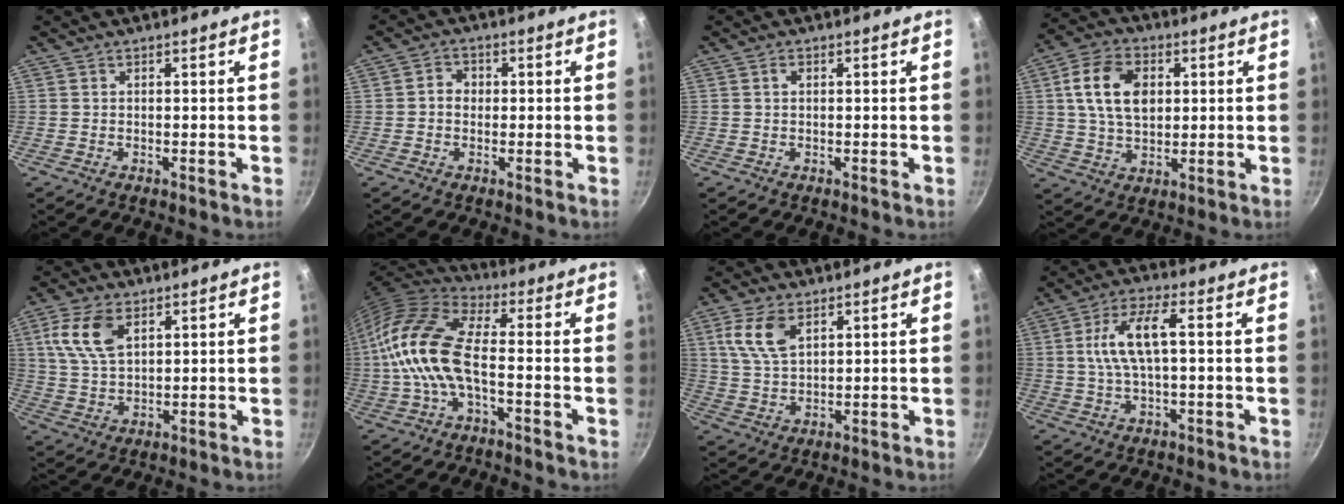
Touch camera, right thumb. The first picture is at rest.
{"total": 3.1, "force": [-0.1, 2.6, 1.5], "torque": [-0.012, 0.009, -0.007]}
{"total": 1.0, "force": [0.3, 0.6, 0.7], "torque": [-0.012, 0.004, 0.004]}
{"total": 12.2, "force": [2.5, 8.2, 8.6], "torque": [-0.141, 0.003, 0.041]}
{"total": 9.5, "force": [3.9, 5.3, 6.9], "torque": [-0.134, -0.007, 0.078]}
{"total": 15.1, "force": [-2.2, 6.7, 13.3], "torque": [-0.269, 0.033, -0.060]}
{"total": 8.2, "force": [3.7, 4.4, 5.8], "torque": [-0.112, -0.012, 0.076]}
{"total": 9.3, "force": [0.9, 3.2, 8.7], "torque": [-0.176, 0.019, 0.017]}